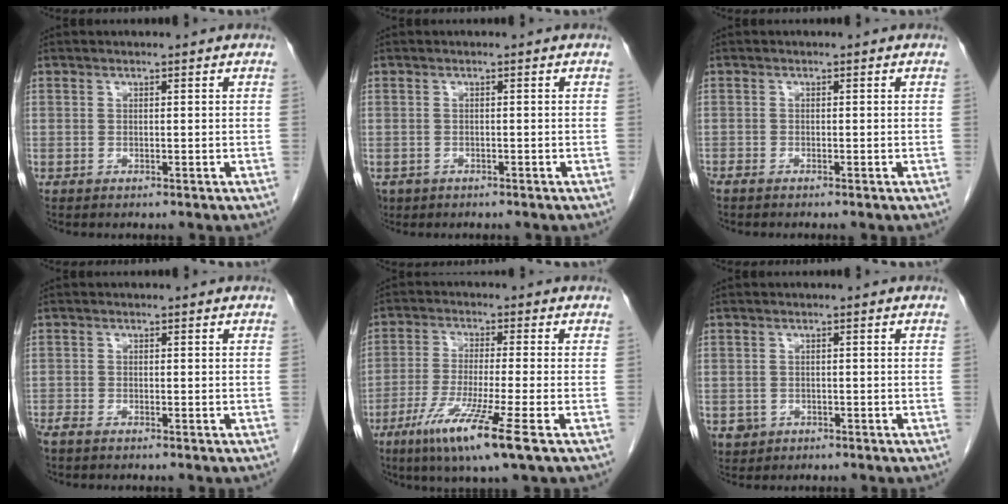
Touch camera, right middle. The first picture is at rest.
{"total": 2.8, "force": [-1.9, 2.0, 0.5], "torque": [-0.013, -0.001, -0.030]}
{"total": 1.0, "force": [-0.9, 0.1, 0.4], "torque": [-0.013, -0.003, -0.019]}
{"total": 2.2, "force": [-1.8, 0.5, 1.1], "torque": [-0.023, -0.005, -0.033]}
{"total": 10.7, "force": [-5.5, -0.7, 9.2], "torque": [-0.181, -0.037, -0.100]}
{"total": 2.7, "force": [-1.1, 2.4, 0.4], "torque": [-0.007, 0.004, -0.015]}